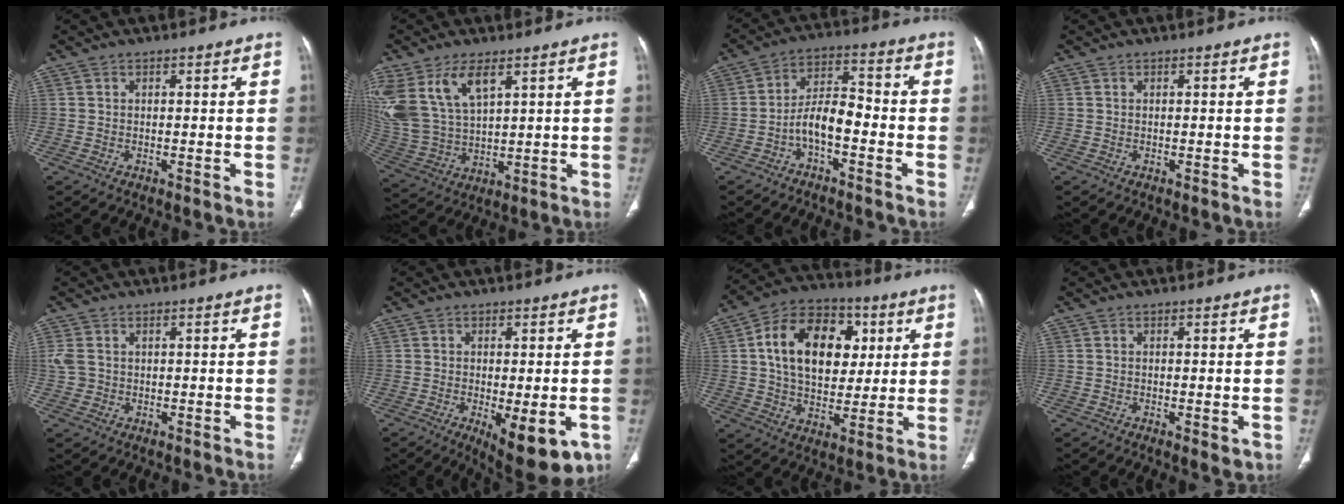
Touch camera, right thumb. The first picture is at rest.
{"total": 14.2, "force": [7.1, 7.0, 10.1], "torque": [-0.212, -0.019, 0.157]}
{"total": 7.4, "force": [-3.0, 3.4, 5.9], "torque": [-0.100, 0.043, -0.058]}
{"total": 0.0}
{"total": 2.8, "force": [0.4, 2.2, 1.6], "torque": [-0.040, 0.002, 0.014]}
{"total": 10.2, "force": [-3.8, 3.9, 8.6], "torque": [-0.108, -0.012, -0.047]}
{"total": 19.2, "force": [4.4, 13.0, 13.4], "torque": [-0.196, 0.005, 0.073]}
{"total": 2.0, "force": [-0.5, 0.8, 1.7], "torque": [-0.026, -0.006, -0.005]}